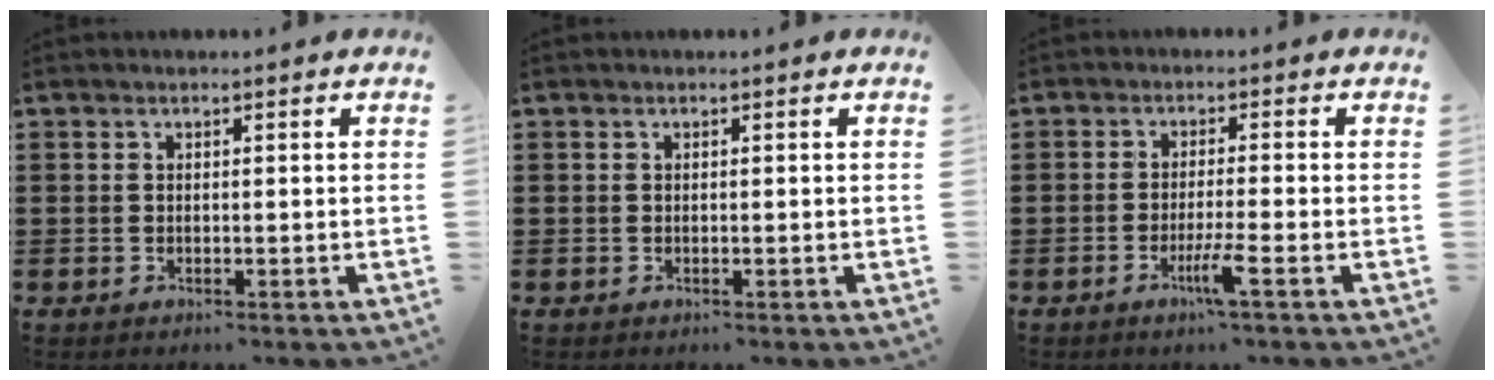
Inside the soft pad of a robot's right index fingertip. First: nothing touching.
{"total": 0.0}
{"total": 4.2, "force": [-2.3, -0.3, 3.5], "torque": [-0.071, -0.020, -0.042]}